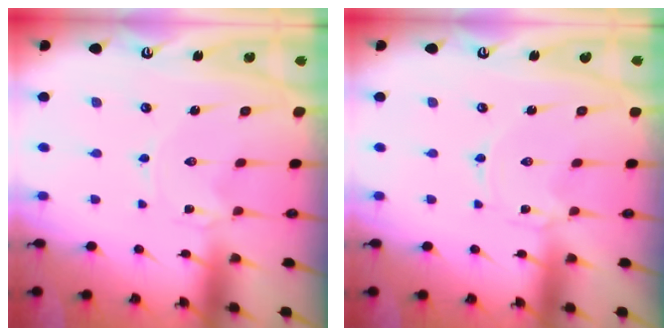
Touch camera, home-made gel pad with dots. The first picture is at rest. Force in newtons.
{"total": 0.0}